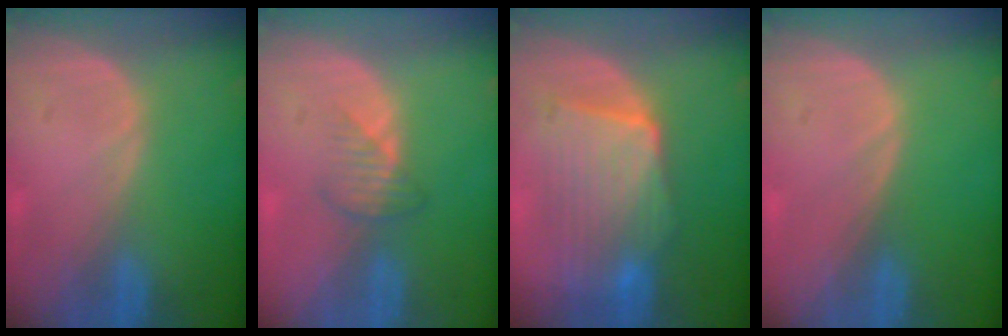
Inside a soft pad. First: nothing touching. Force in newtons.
{"total": 2.7, "press": 2.6, "slide": 0.7}
{"total": 8.7, "press": 8.5, "slide": 1.9}
{"total": 0.0}